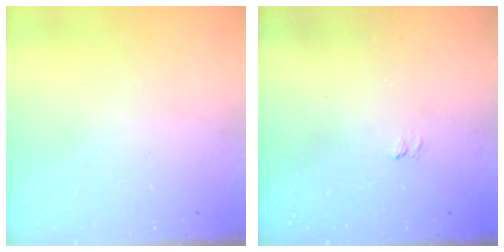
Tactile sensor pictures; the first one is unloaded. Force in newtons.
{"total": 1.2, "press": 0.5, "slide": 1.1}